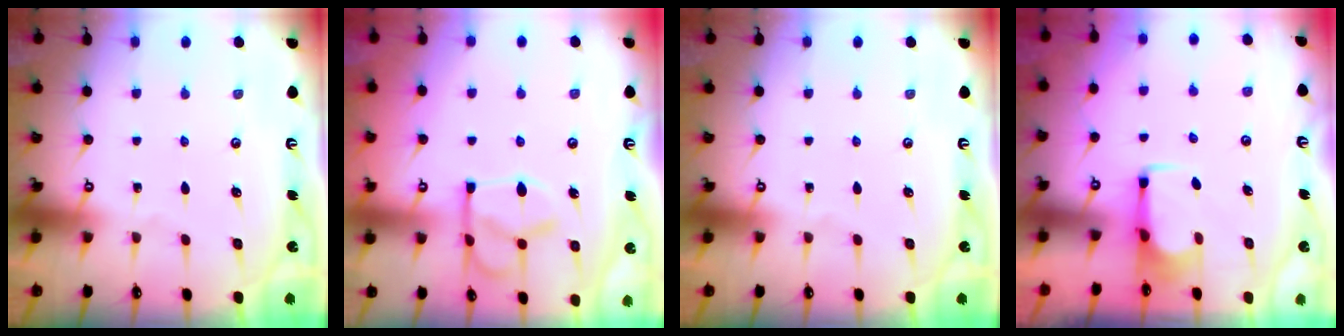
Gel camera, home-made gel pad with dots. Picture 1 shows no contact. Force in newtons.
{"total": 9.5, "press": 9.5, "slide": 0.7}
{"total": 0.0}
{"total": 3.0, "press": 2.9, "slide": 0.5}